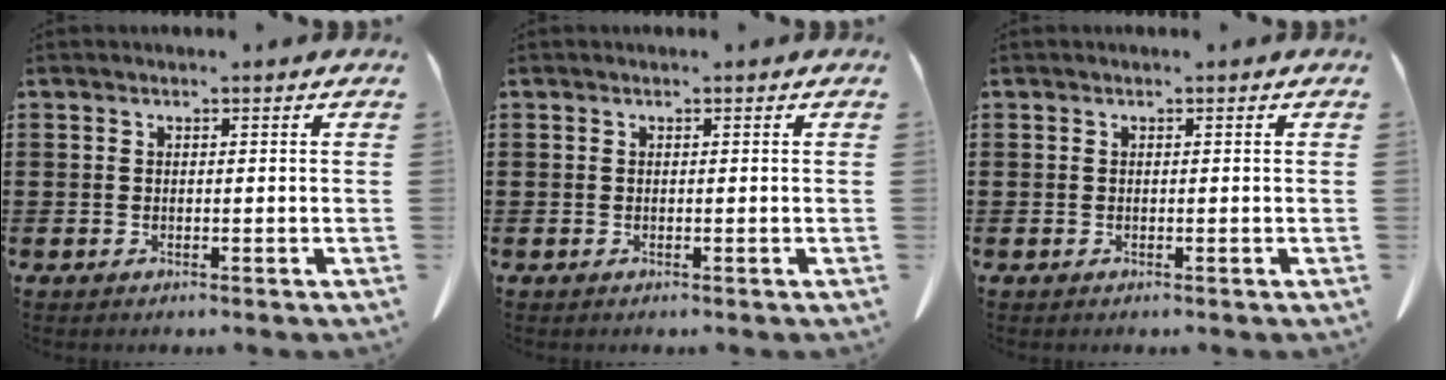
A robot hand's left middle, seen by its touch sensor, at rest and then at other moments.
{"total": 0.0}
{"total": 0.0}